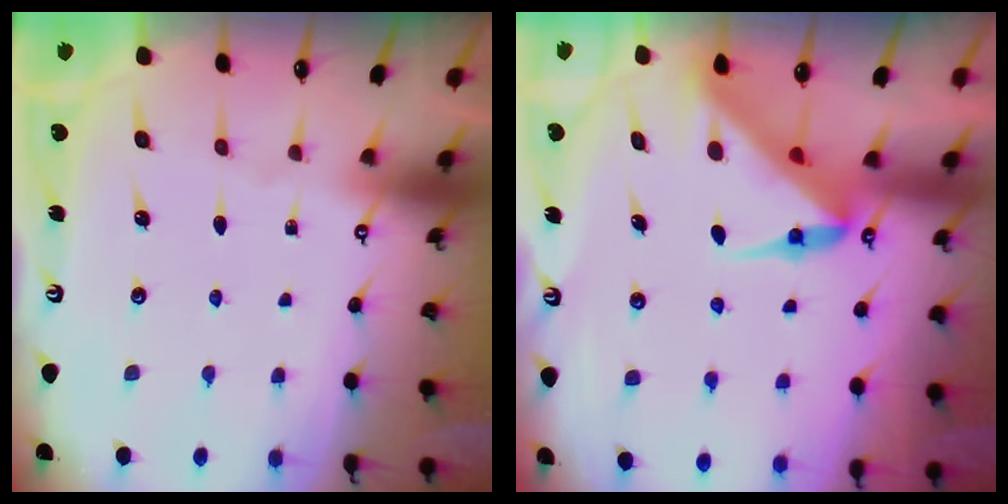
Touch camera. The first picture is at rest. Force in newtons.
{"total": 5.9, "press": 5.8, "slide": 0.5}